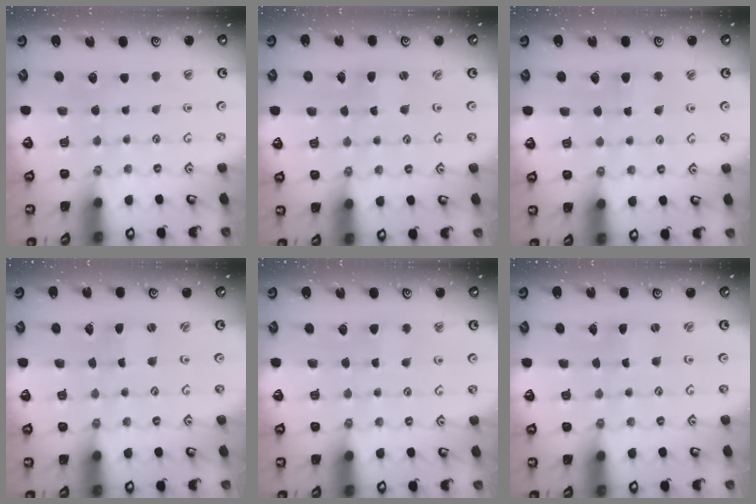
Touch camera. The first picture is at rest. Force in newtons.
{"total": 1.6, "press": 1.5, "slide": 0.3}
{"total": 2.7, "press": 2.7, "slide": 0.4}
{"total": 0.0}
{"total": 2.3, "press": 2.3, "slide": 0.4}
{"total": 0.0}